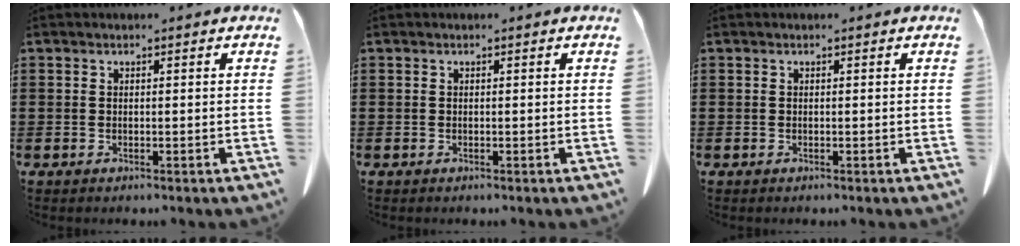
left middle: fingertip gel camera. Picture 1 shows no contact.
{"total": 0.0}
{"total": 0.0}